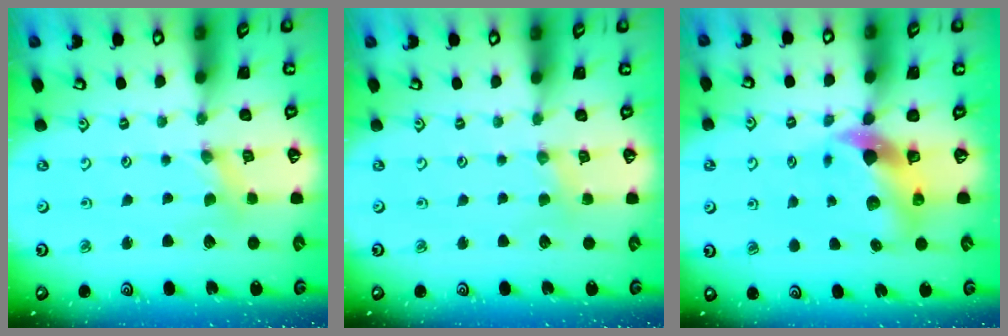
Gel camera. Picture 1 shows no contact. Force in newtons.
{"total": 2.7, "press": 2.6, "slide": 0.4}
{"total": 9.0, "press": 8.8, "slide": 1.9}